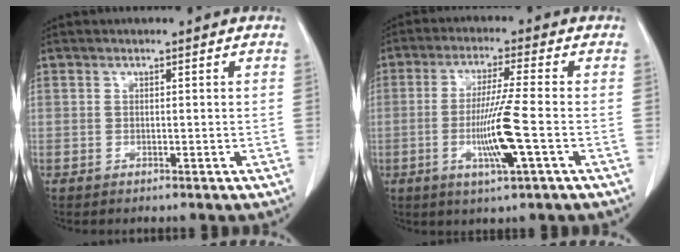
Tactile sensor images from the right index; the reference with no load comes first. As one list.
[{"total": 8.9, "force": [-2.4, -0.8, 8.5], "torque": [-0.166, -0.013, -0.045]}]